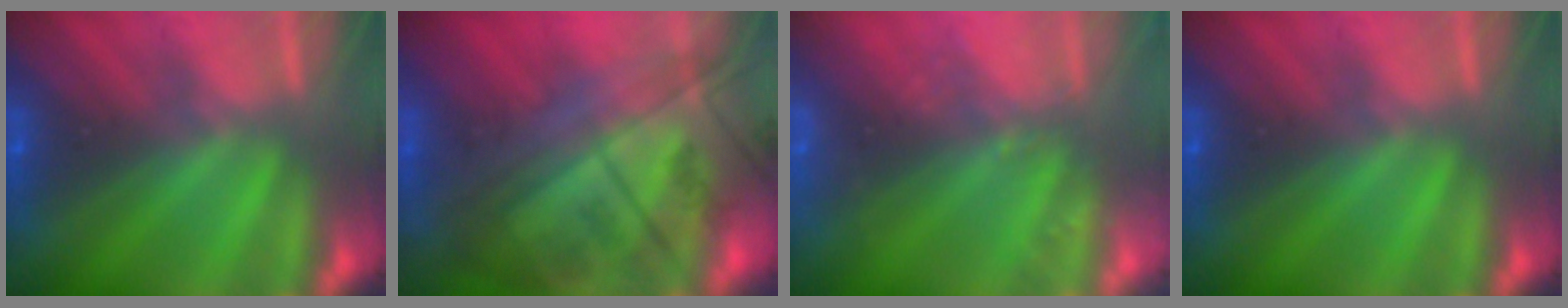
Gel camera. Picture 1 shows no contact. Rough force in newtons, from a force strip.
{"total": 7.3}
{"total": 2.4}
{"total": 0.0}